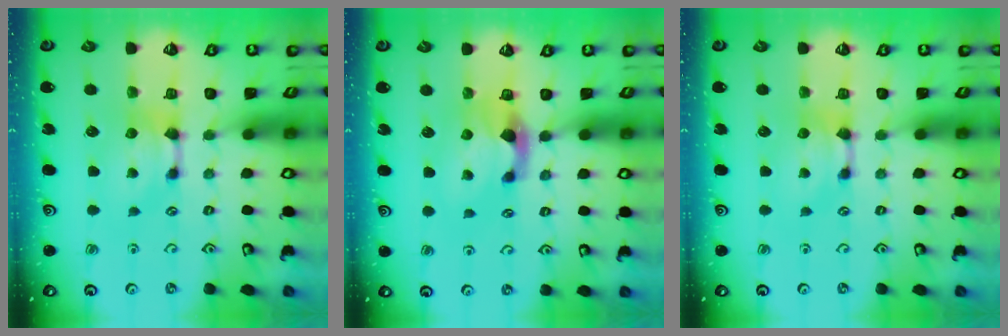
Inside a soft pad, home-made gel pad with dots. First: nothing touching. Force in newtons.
{"total": 2.2, "press": 1.9, "slide": 1.2}
{"total": 0.0}